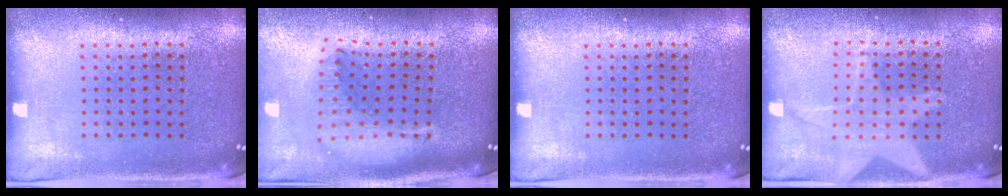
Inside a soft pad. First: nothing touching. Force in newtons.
{"total": 1.8, "press": 1.5, "slide": 0.9}
{"total": 0.0}
{"total": 1.3, "press": 1.3, "slide": 0.3}